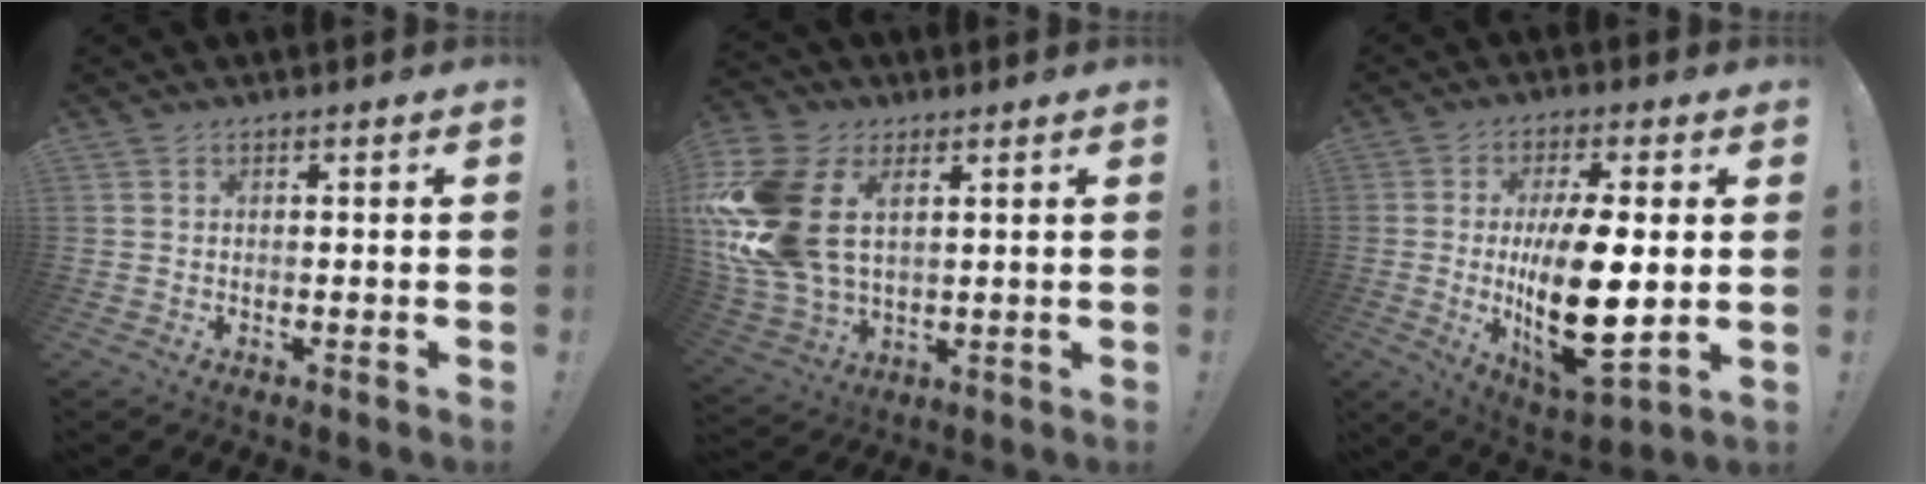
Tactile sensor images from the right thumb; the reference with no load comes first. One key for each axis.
{"total": 21.8, "fx": 4.8, "fy": 14.7, "fz": 15.4, "tx": -0.306, "ty": -0.013, "tz": 0.091}
{"total": 19.4, "fx": -0.6, "fy": 7.1, "fz": 18.0, "tx": -0.323, "ty": -0.023, "tz": -0.007}